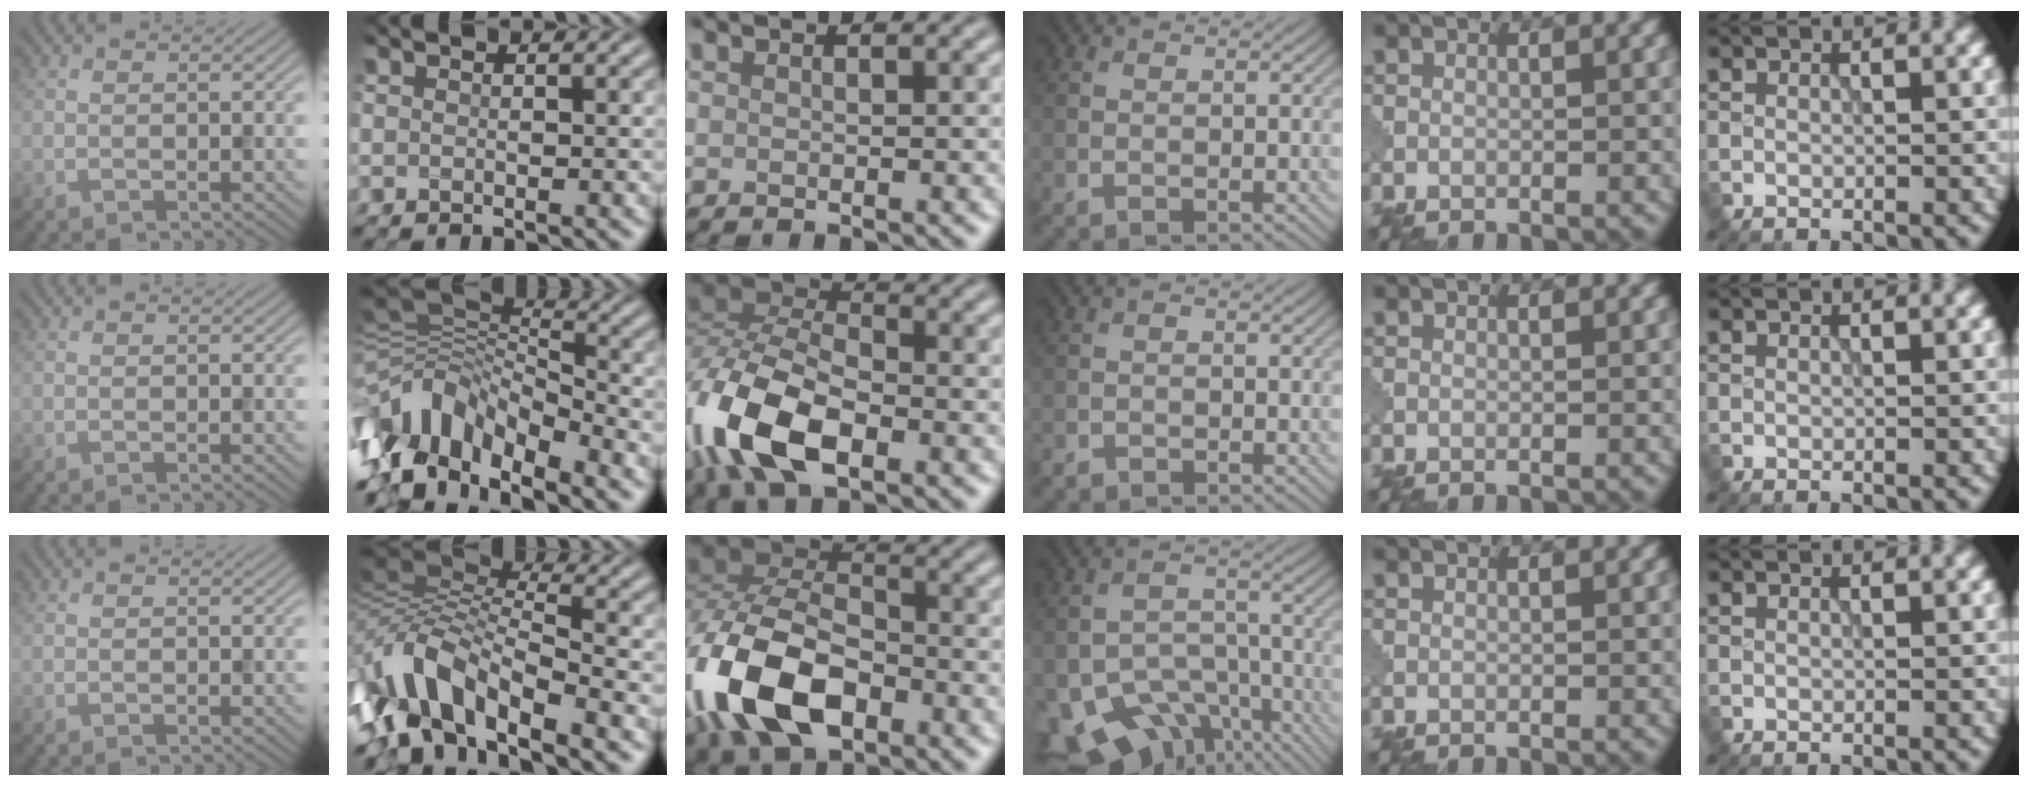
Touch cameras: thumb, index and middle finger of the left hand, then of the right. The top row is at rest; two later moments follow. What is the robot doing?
{"motion": "assemble", "object": "puzzle pieces"}